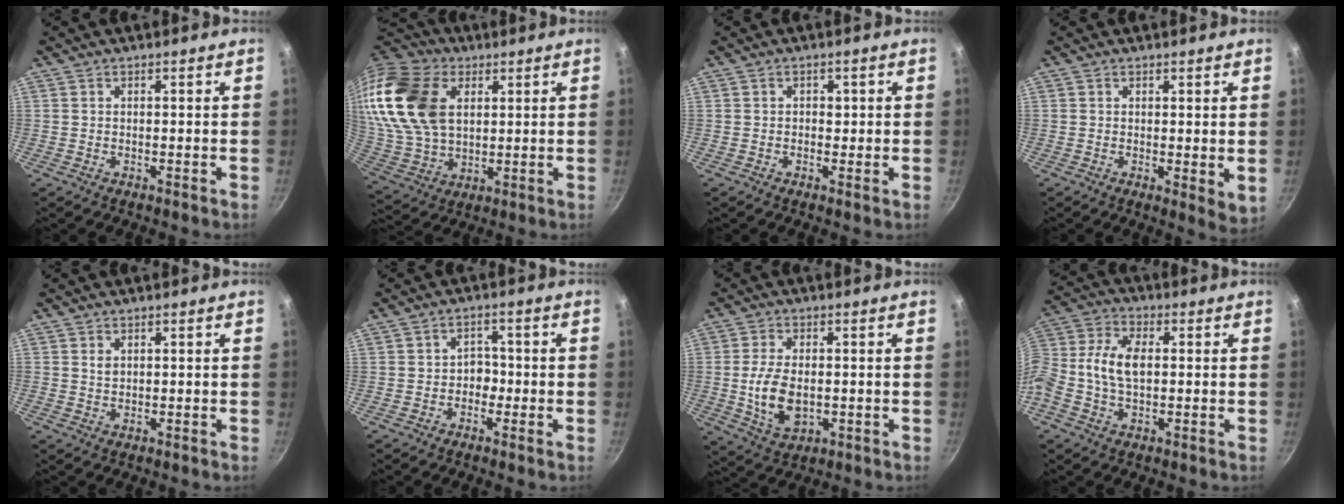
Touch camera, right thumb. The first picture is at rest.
{"total": 23.7, "force": [7.2, 15.9, 16.0], "torque": [-0.333, -0.002, 0.140]}
{"total": 1.5, "force": [0.0, 1.3, 0.7], "torque": [-0.001, 0.000, -0.002]}
{"total": 4.2, "force": [0.9, 1.7, 3.7], "torque": [-0.047, -0.008, 0.014]}
{"total": 1.1, "force": [0.4, 0.8, 0.6], "torque": [-0.009, 0.000, 0.008]}
{"total": 3.0, "force": [-1.0, 2.5, 1.4], "torque": [0.008, 0.017, -0.019]}
{"total": 9.0, "force": [-0.7, 5.2, 7.2], "torque": [-0.135, -0.002, -0.007]}
{"total": 9.8, "force": [-0.1, 6.0, 7.7], "torque": [-0.167, 0.026, -0.022]}